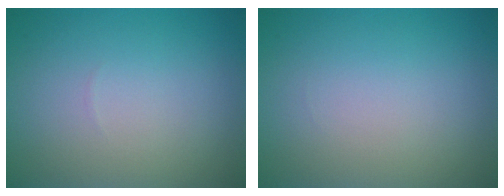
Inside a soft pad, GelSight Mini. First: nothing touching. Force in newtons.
{"total": 0.0}